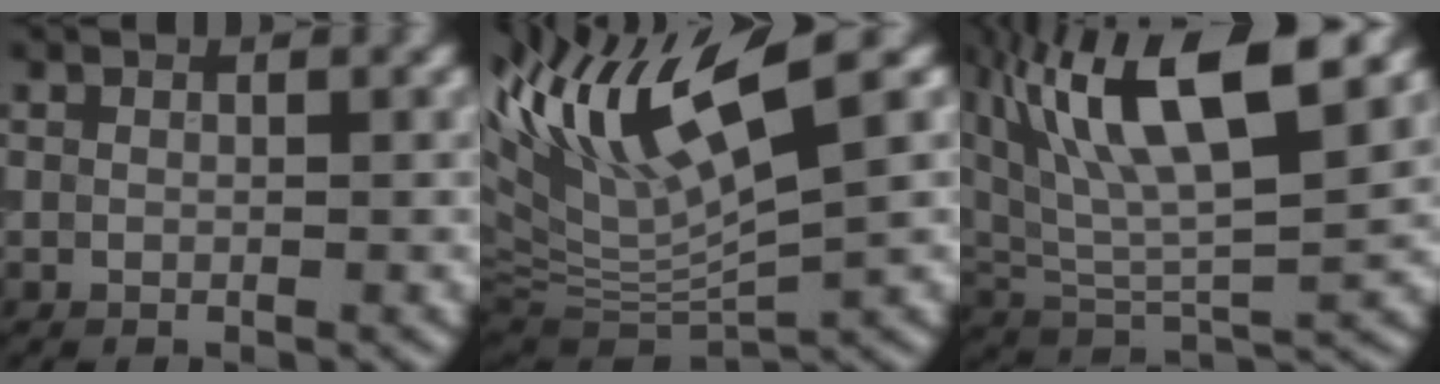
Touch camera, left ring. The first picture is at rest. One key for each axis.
{"total": 10.7, "fx": 4.6, "fy": 2.5, "fz": 9.4, "tx": -0.171, "ty": 0.014, "tz": 0.087}
{"total": 12.1, "fx": 5.6, "fy": 4.4, "fz": 9.7, "tx": -0.169, "ty": 0.017, "tz": 0.095}